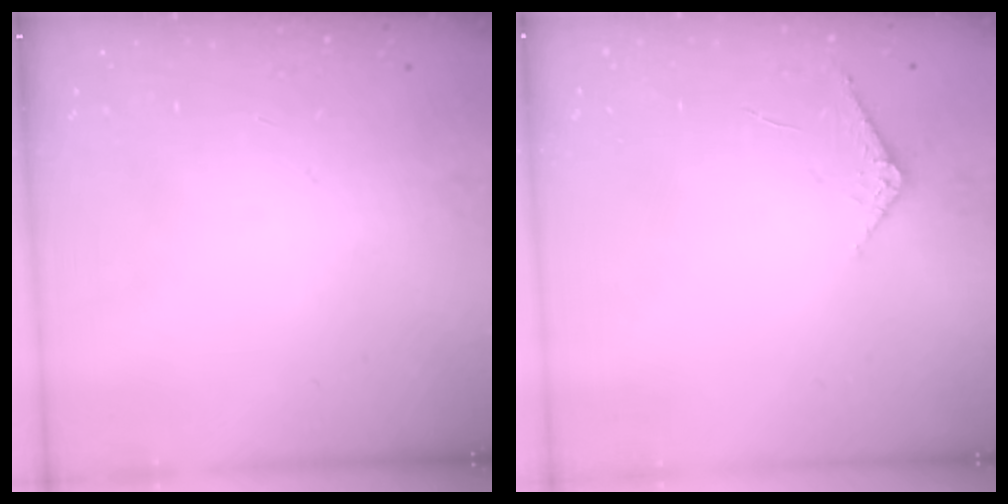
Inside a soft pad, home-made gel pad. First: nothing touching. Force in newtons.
{"total": 6.1, "press": 6.1, "slide": 0.5}